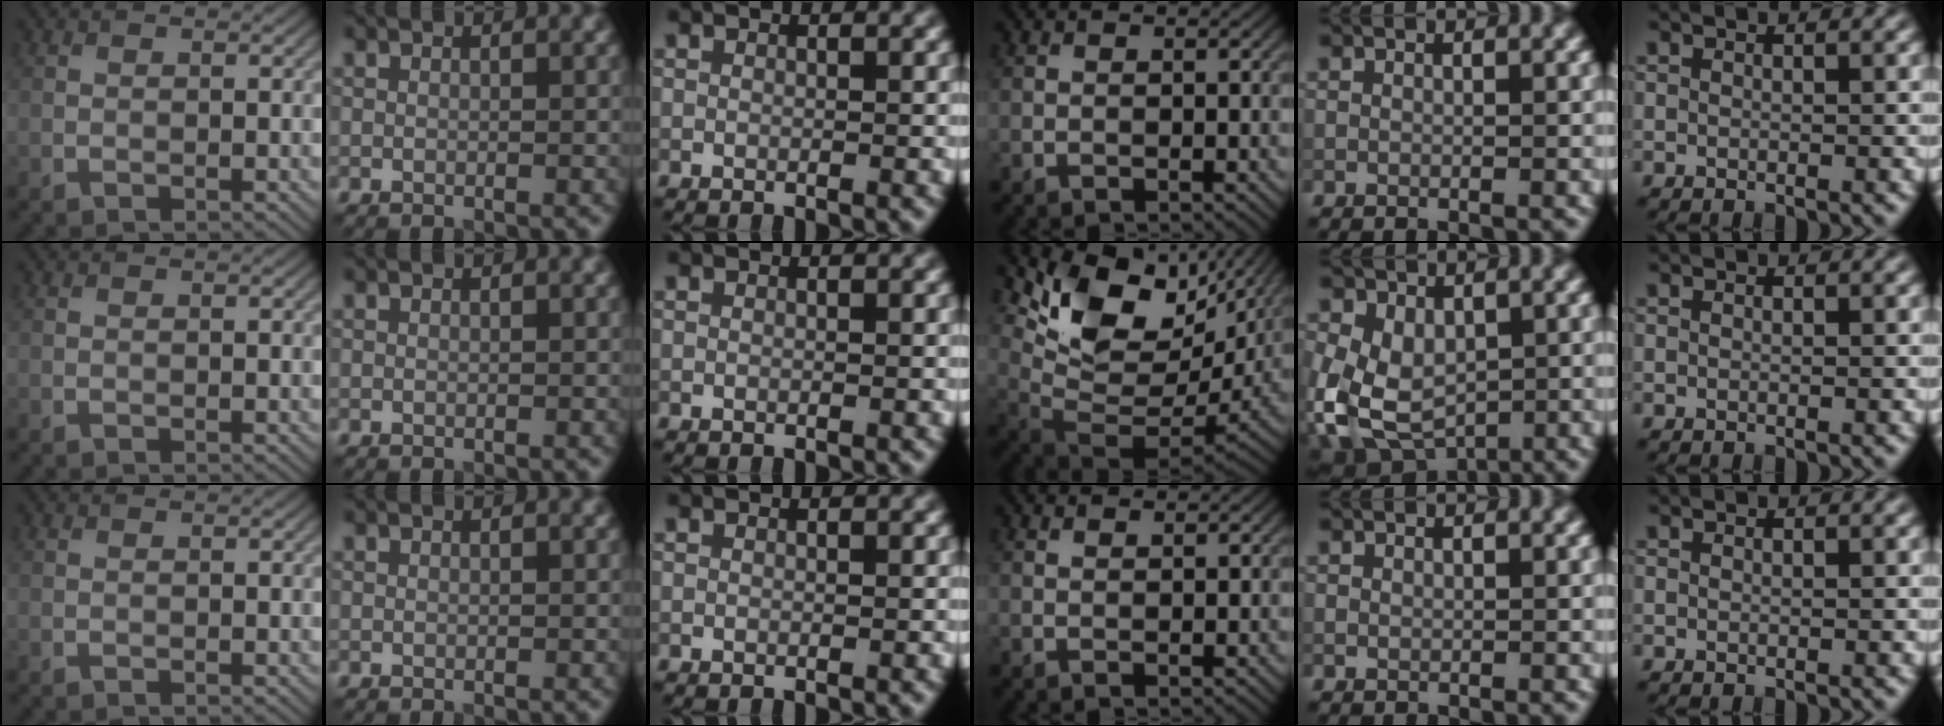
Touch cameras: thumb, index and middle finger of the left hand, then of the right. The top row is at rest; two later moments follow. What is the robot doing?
{"motion": "lift_and_place", "object": "coin"}